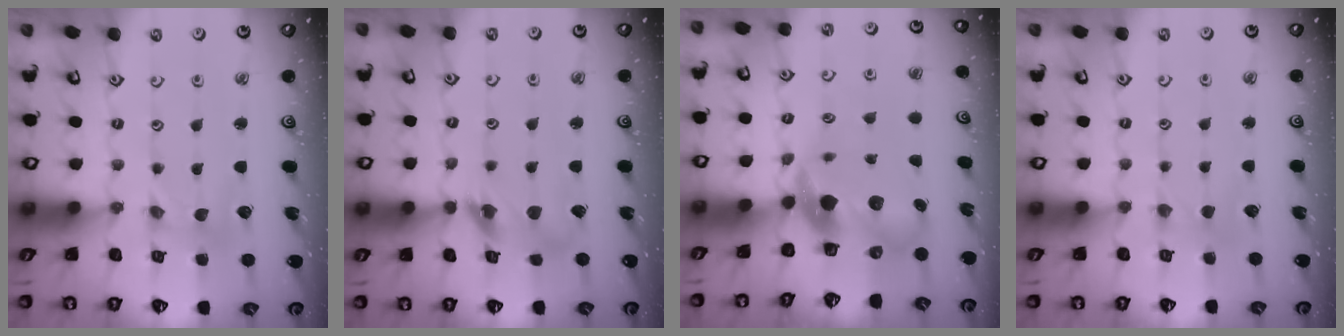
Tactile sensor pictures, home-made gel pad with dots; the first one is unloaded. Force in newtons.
{"total": 11.1, "press": 11.0, "slide": 1.4}
{"total": 8.6, "press": 8.5, "slide": 1.4}
{"total": 2.2, "press": 2.2, "slide": 0.4}